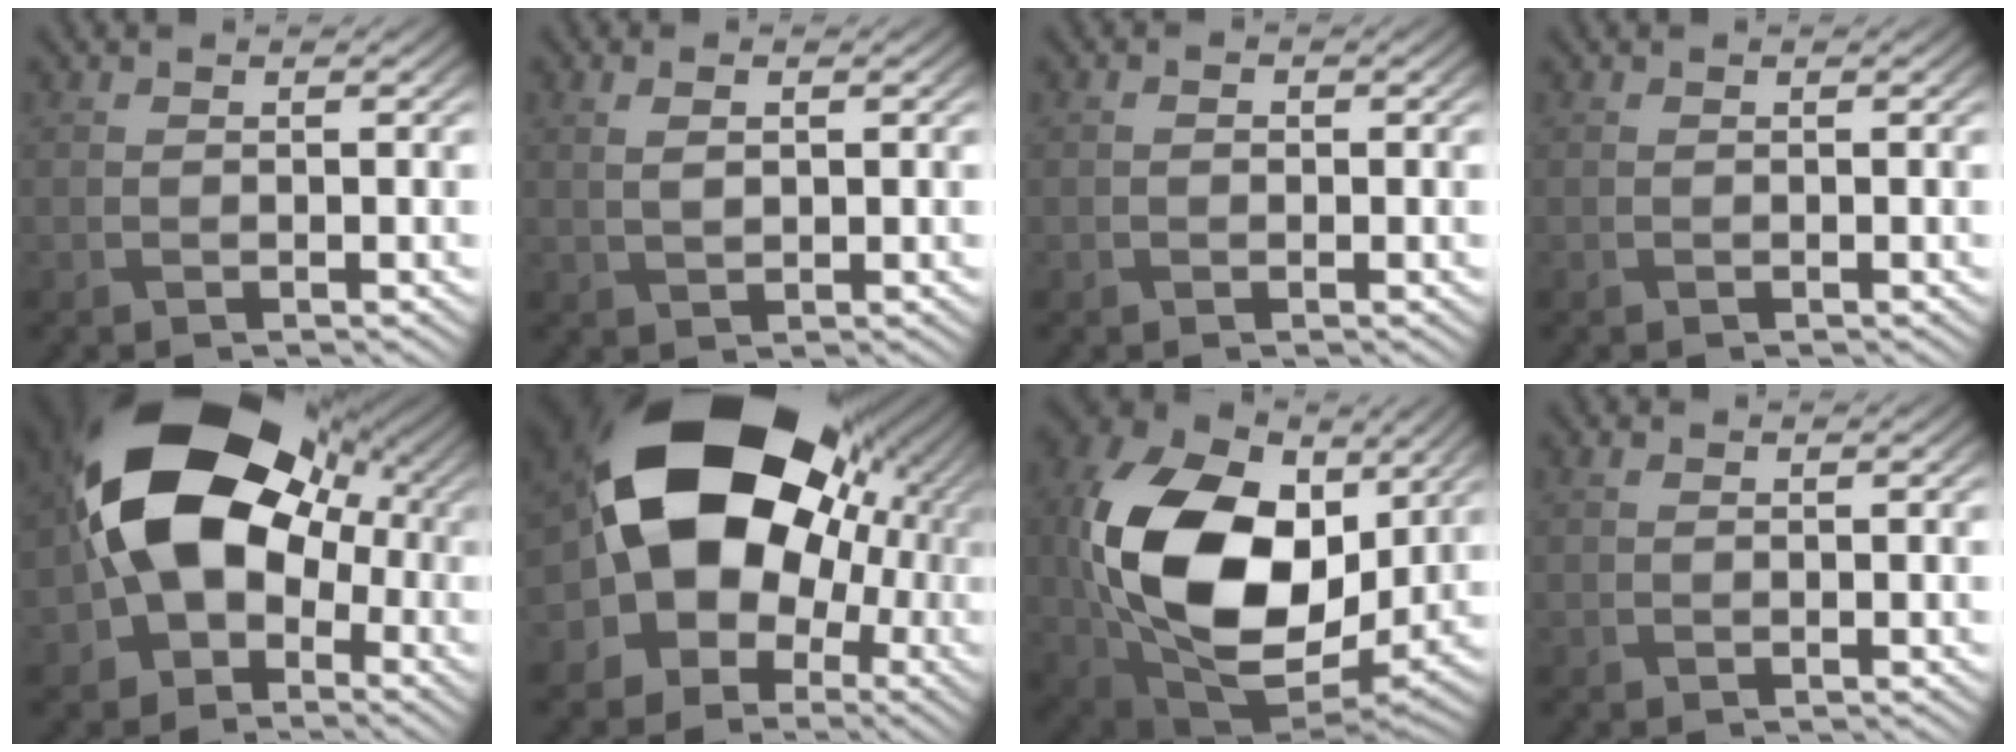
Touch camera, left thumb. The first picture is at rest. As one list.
[{"total": 2.1, "force": [0.6, 1.0, 1.7], "torque": [-0.034, -0.005, 0.017]}, {"total": 0.7, "force": [-0.1, 0.7, 0.3], "torque": [-0.005, -0.003, -0.003]}, {"total": 0.0}, {"total": 16.9, "force": [-0.4, 12.4, 11.4], "torque": [-0.203, -0.013, -0.015]}, {"total": 21.3, "force": [2.8, 16.9, 12.7], "torque": [-0.229, -0.024, 0.059]}, {"total": 19.6, "force": [1.8, 13.5, 14.1], "torque": [-0.320, -0.022, 0.045]}, {"total": 0.5, "force": [0.3, 0.3, 0.3], "torque": [-0.006, 0.001, 0.006]}]